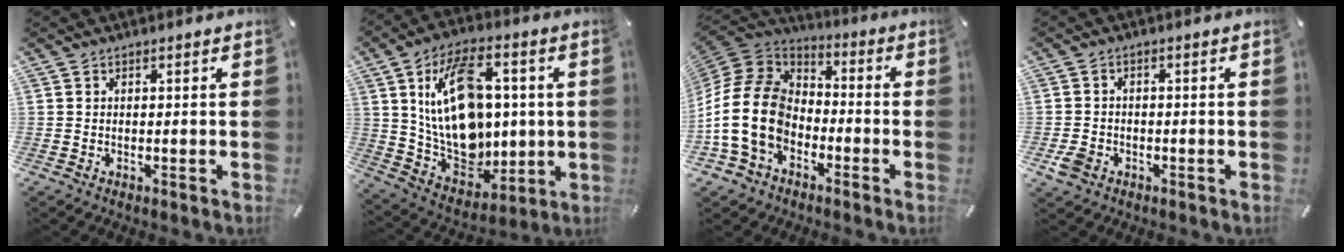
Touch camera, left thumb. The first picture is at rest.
{"total": 20.4, "force": [3.4, 13.8, 14.7], "torque": [-0.281, -0.017, 0.058]}
{"total": 18.2, "force": [-5.1, 13.8, 10.7], "torque": [-0.245, 0.026, -0.092]}
{"total": 3.9, "force": [-1.7, 3.2, 1.5], "torque": [-0.036, 0.004, -0.035]}